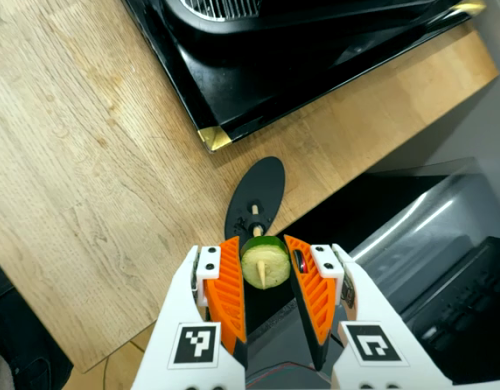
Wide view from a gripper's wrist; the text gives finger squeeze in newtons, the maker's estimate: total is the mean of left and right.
{"total": 10.5, "left": 10.1, "right": 10.9}